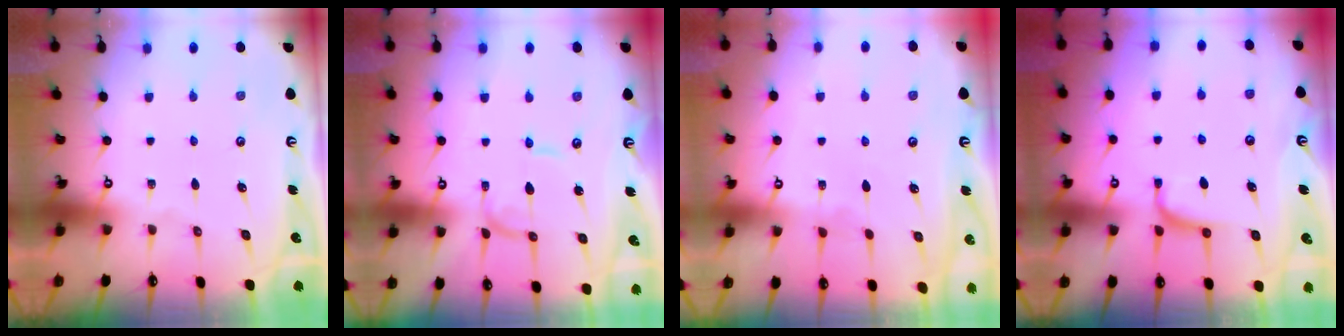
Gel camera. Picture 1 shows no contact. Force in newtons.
{"total": 0.9, "press": 0.9, "slide": 0.1}
{"total": 3.6, "press": 3.6, "slide": 0.2}
{"total": 0.5, "press": 0.0, "slide": 0.5}